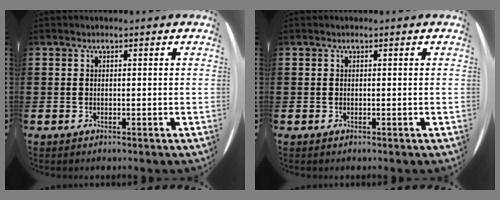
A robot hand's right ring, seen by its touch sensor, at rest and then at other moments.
{"total": 0.0}